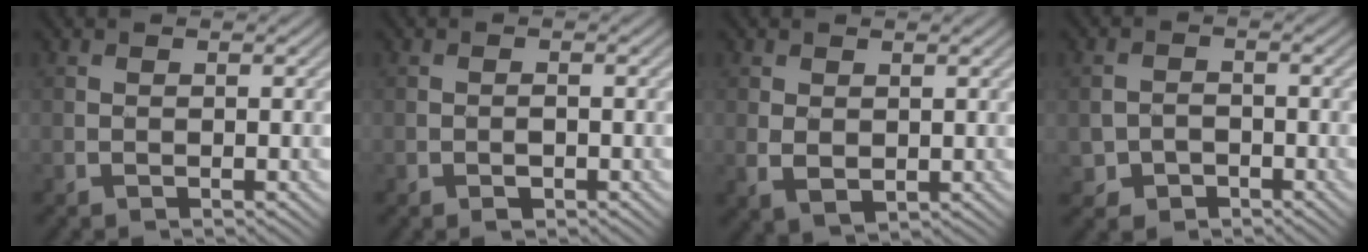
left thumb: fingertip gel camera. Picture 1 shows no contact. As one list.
[{"total": 1.2, "force": [-0.6, 0.7, 0.7], "torque": [-0.010, 0.001, -0.011]}, {"total": 2.4, "force": [0.3, 1.8, 1.6], "torque": [-0.036, -0.006, 0.011]}, {"total": 2.6, "force": [-1.4, 2.2, 0.6], "torque": [-0.012, -0.002, -0.030]}]